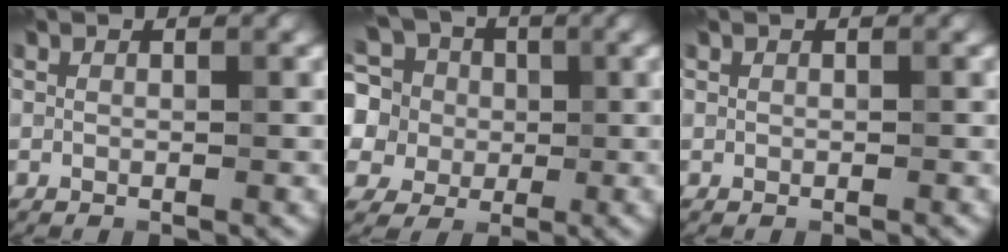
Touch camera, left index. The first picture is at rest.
{"total": 12.9, "force": [2.8, 11.3, 5.6], "torque": [-0.150, 0.029, 0.028]}
{"total": 0.0}